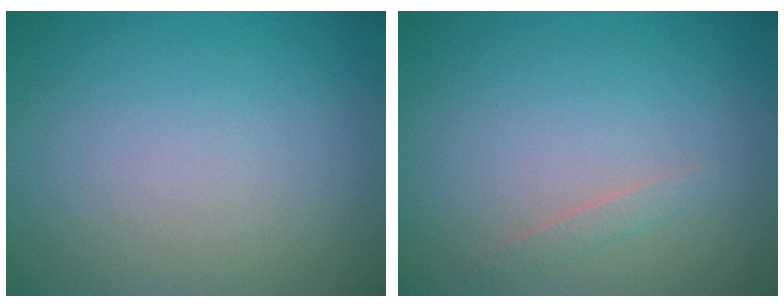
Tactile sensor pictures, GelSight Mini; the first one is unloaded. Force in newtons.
{"total": 0.8, "press": 0.8, "slide": 0.0}